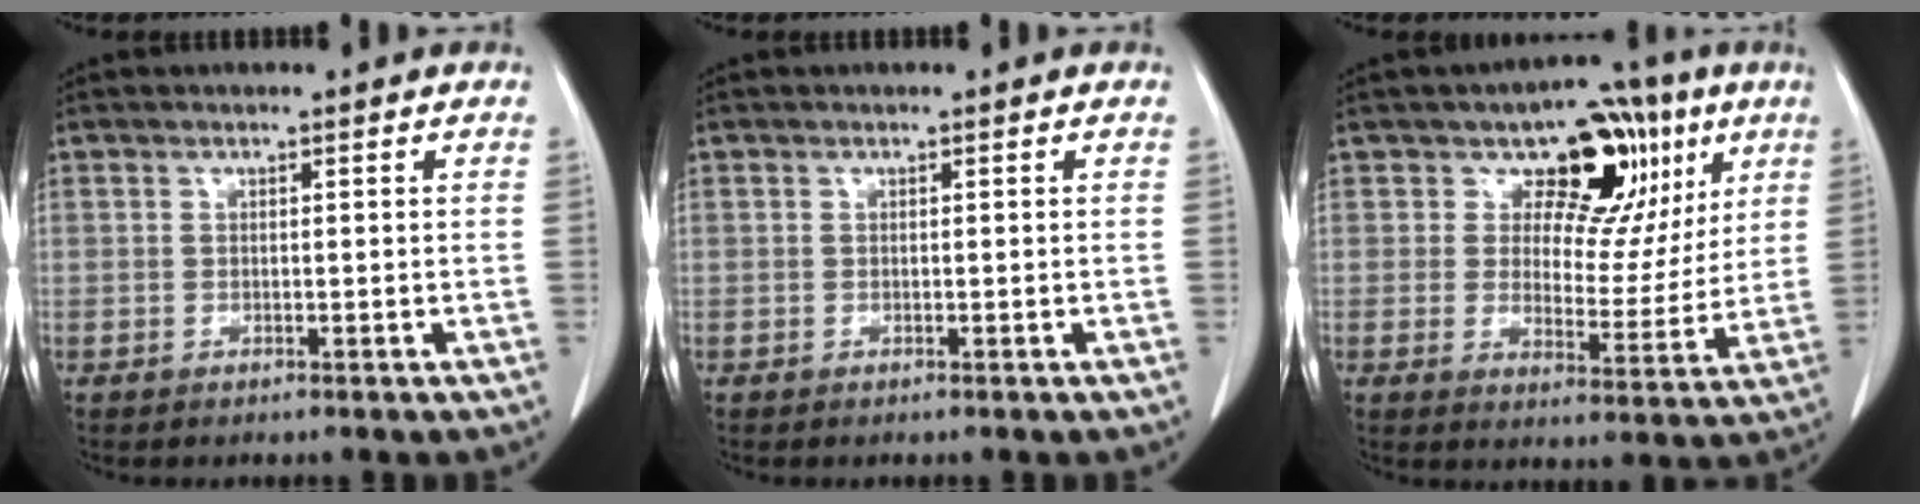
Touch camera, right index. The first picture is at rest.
{"total": 0.0}
{"total": 11.4, "force": [5.6, 7.4, 6.6], "torque": [-0.060, 0.017, 0.081]}